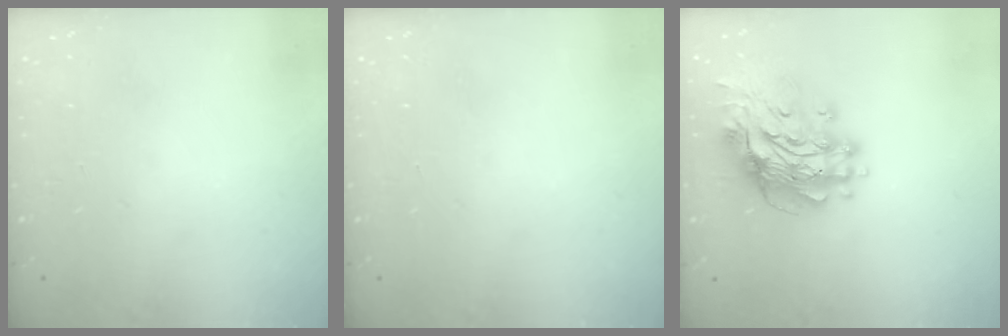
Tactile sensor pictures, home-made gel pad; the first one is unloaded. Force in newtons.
{"total": 0.0}
{"total": 17.5, "press": 17.4, "slide": 1.7}